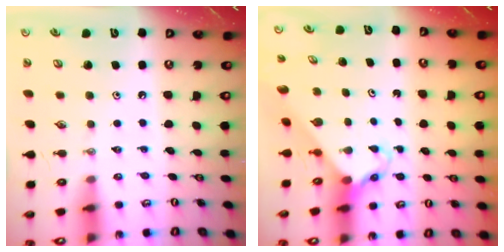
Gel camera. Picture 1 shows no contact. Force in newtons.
{"total": 2.5, "press": 2.5, "slide": 0.2}